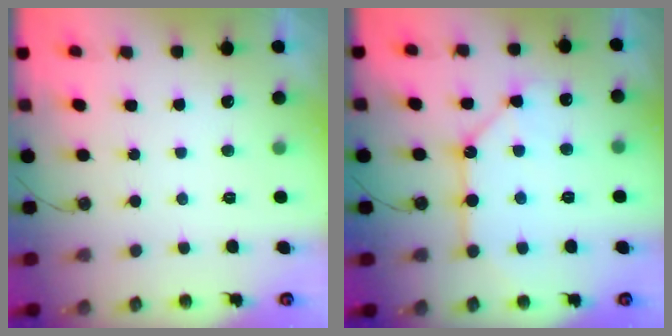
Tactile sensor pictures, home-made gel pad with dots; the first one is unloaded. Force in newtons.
{"total": 12.9, "press": 12.9, "slide": 1.3}